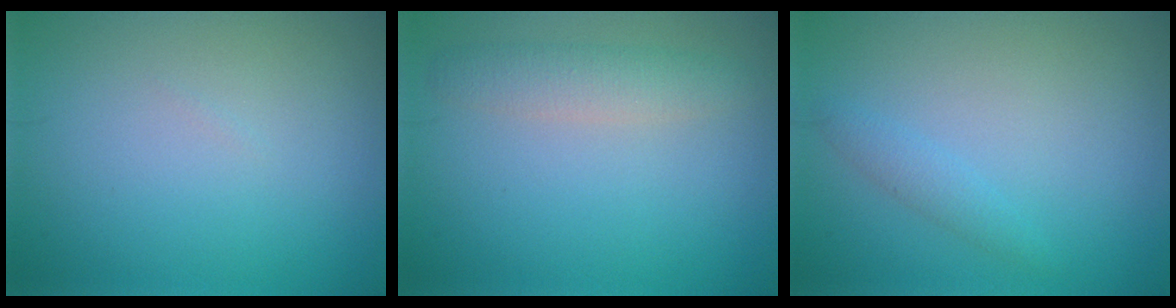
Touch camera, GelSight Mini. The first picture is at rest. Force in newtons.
{"total": 2.5, "press": 2.5, "slide": 0.1}
{"total": 1.3, "press": 1.3, "slide": 0.0}